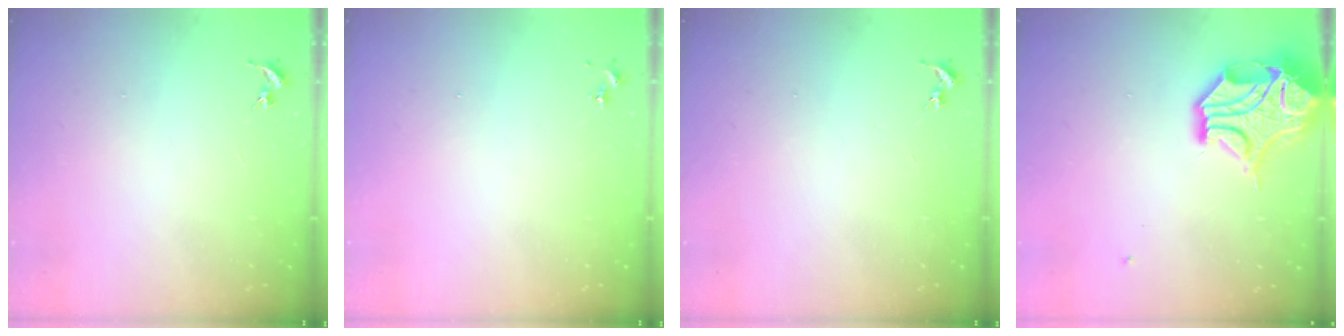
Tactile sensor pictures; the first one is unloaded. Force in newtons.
{"total": 0.0}
{"total": 0.0}
{"total": 15.0, "press": 14.8, "slide": 2.2}